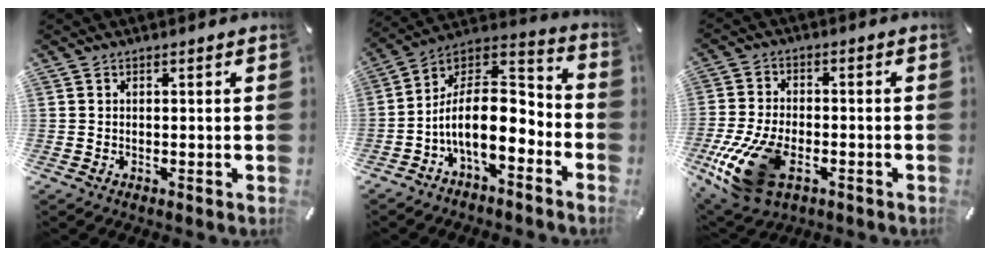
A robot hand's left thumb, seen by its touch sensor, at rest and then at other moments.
{"total": 14.0, "force": [-4.6, 7.9, 10.6], "torque": [-0.200, 0.001, -0.080]}
{"total": 16.8, "force": [-6.4, 9.6, 12.2], "torque": [-0.254, 0.017, -0.101]}